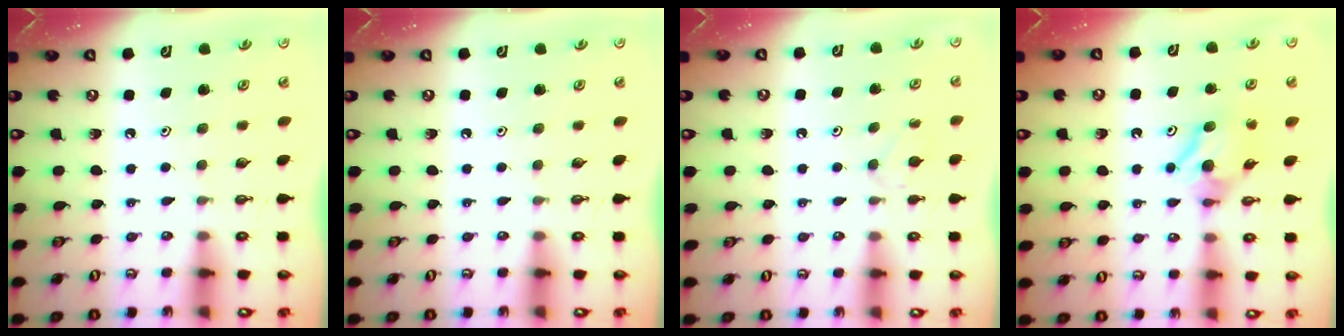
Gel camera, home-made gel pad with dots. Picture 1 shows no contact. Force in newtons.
{"total": 0.0}
{"total": 3.5, "press": 3.5, "slide": 0.6}
{"total": 7.8, "press": 7.8, "slide": 0.7}